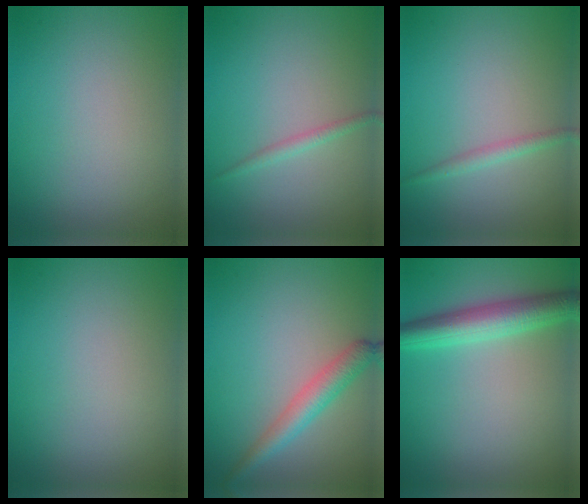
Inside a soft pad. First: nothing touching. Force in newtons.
{"total": 1.1, "press": 1.1, "slide": 0.0}
{"total": 1.3, "press": 1.3, "slide": 0.1}
{"total": 0.0}
{"total": 3.1, "press": 3.1, "slide": 0.1}
{"total": 4.7, "press": 4.7, "slide": 0.1}